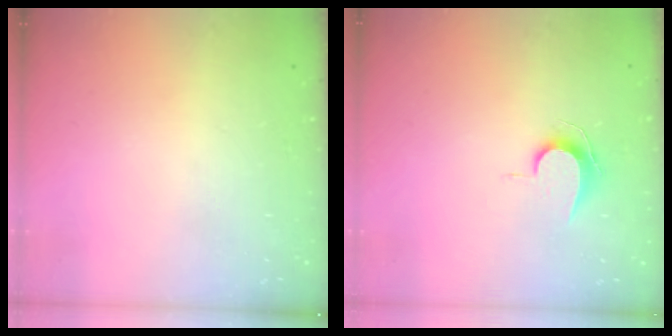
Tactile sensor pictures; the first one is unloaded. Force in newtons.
{"total": 6.9, "press": 6.8, "slide": 0.7}